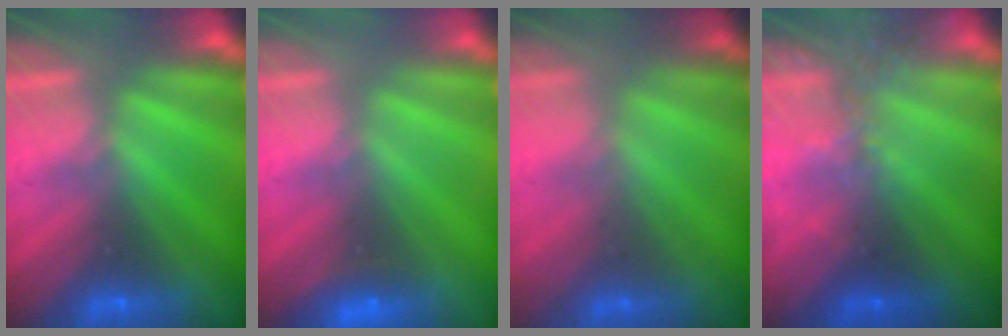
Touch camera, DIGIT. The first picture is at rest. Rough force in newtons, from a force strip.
{"total": 2.3}
{"total": 1.7}
{"total": 2.4}